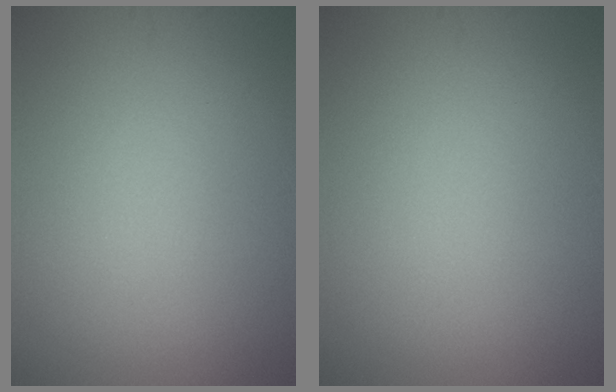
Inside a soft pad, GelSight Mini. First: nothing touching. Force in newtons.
{"total": 0.0}